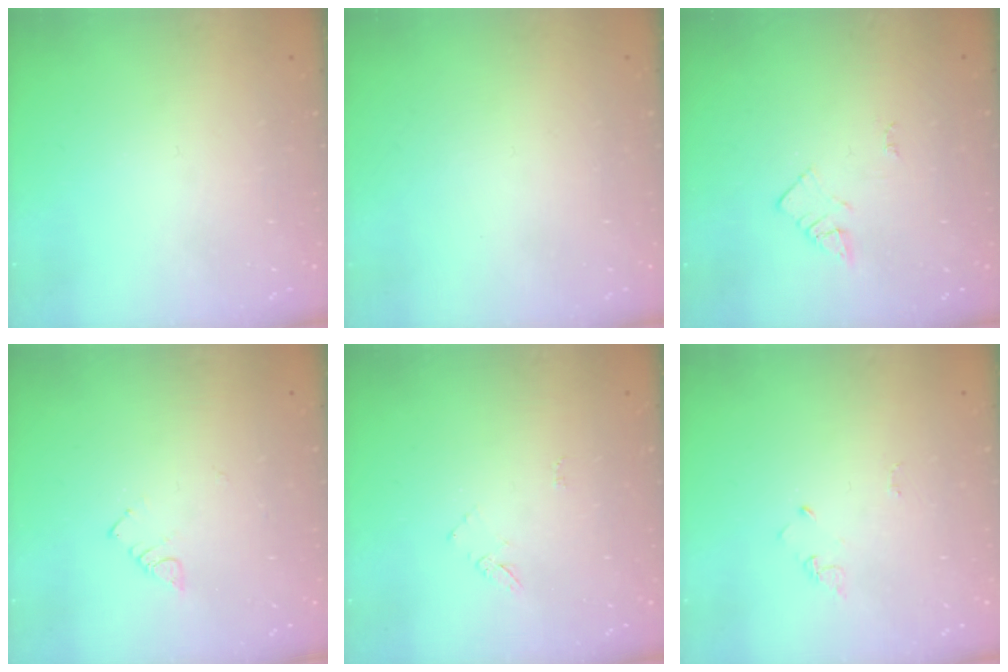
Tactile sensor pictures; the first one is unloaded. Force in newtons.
{"total": 1.6, "press": 1.6, "slide": 0.1}
{"total": 2.1, "press": 2.1, "slide": 0.3}
{"total": 3.0, "press": 2.9, "slide": 0.4}
{"total": 4.3, "press": 4.3, "slide": 0.5}
{"total": 2.9, "press": 2.9, "slide": 0.3}